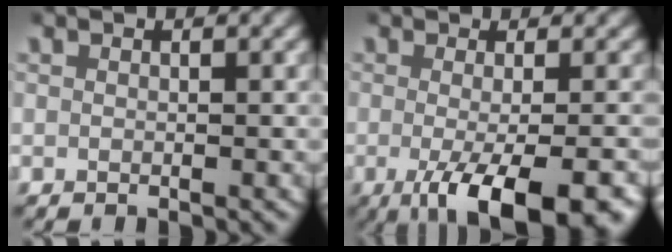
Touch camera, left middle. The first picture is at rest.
{"total": 7.3, "force": [-3.6, 1.9, 6.0], "torque": [-0.098, -0.020, -0.042]}